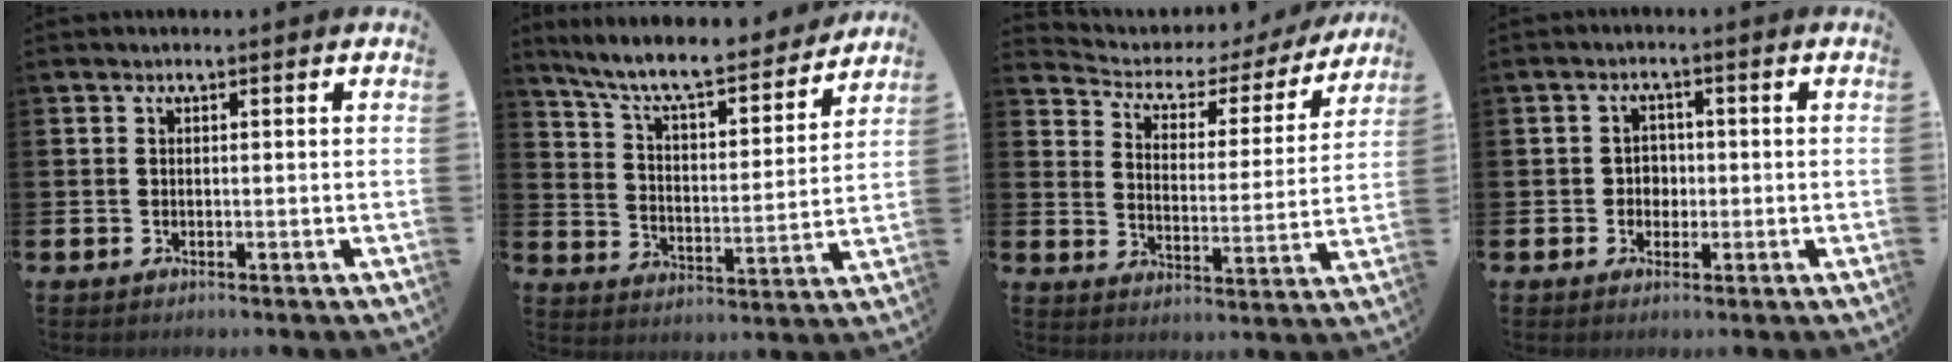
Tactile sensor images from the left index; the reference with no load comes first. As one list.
[{"total": 8.9, "force": [8.0, 1.7, 3.5], "torque": [-0.098, -0.056, 0.136]}, {"total": 4.5, "force": [3.7, 2.3, 1.0], "torque": [-0.050, -0.028, 0.055]}, {"total": 2.3, "force": [-0.1, 2.2, 0.8], "torque": [-0.007, 0.002, -0.009]}]